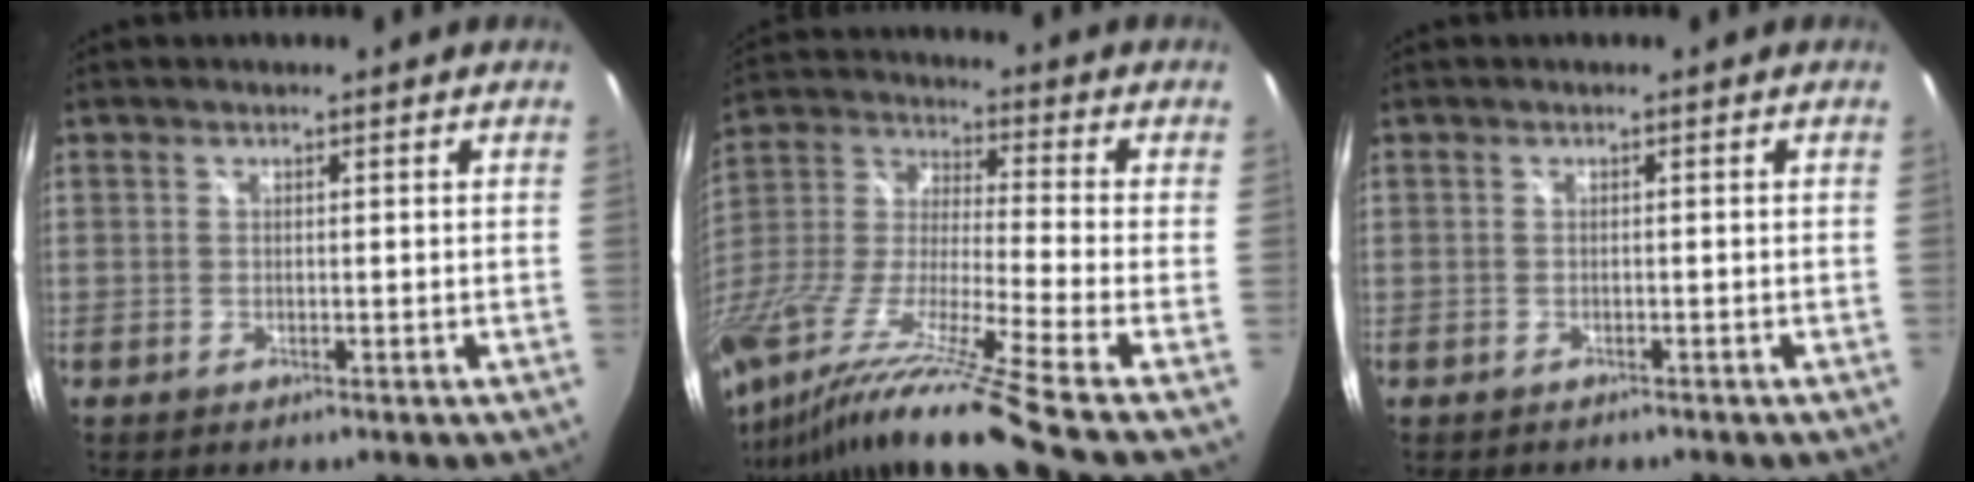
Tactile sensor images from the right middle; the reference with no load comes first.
{"total": 25.5, "force": [-18.8, -1.4, 17.2], "torque": [-0.303, -0.079, -0.337]}
{"total": 0.9, "force": [-0.8, 0.3, 0.1], "torque": [-0.006, -0.003, -0.012]}